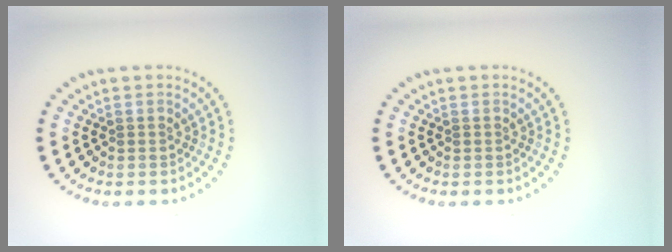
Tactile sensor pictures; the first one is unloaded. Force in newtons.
{"total": 0.0}